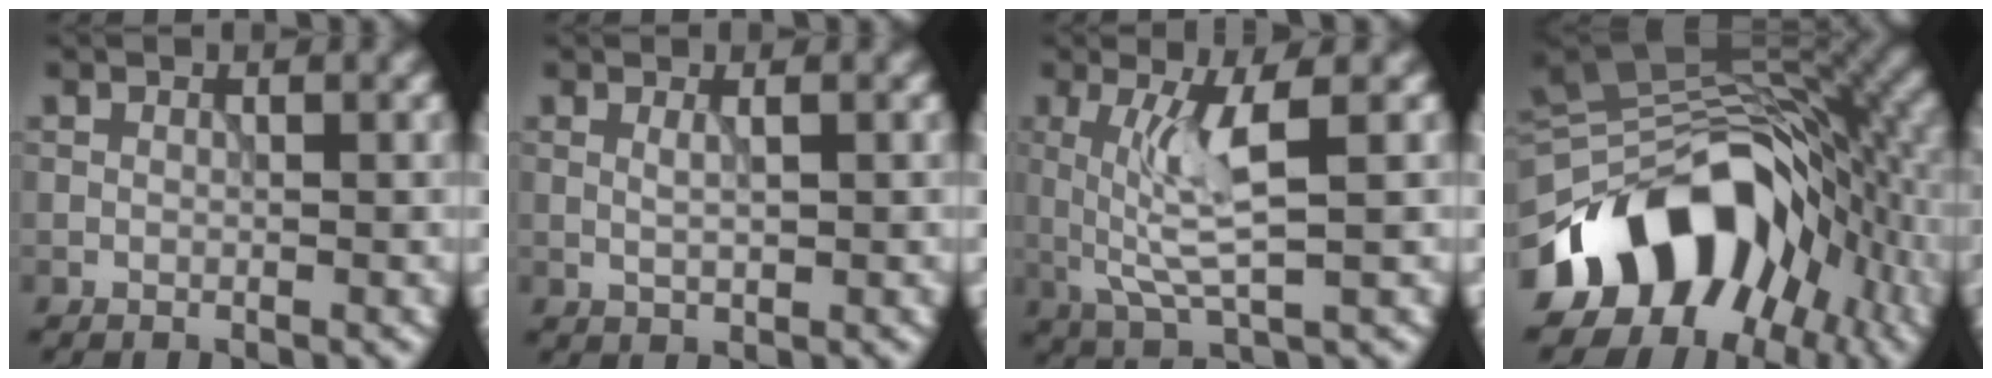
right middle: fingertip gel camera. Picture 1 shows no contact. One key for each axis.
{"total": 0.9, "fx": 0.2, "fy": 0.2, "fz": 0.9, "tx": -0.021, "ty": -0.004, "tz": 0.006}
{"total": 5.1, "fx": 0.5, "fy": 1.0, "fz": 4.9, "tx": -0.106, "ty": -0.004, "tz": 0.014}
{"total": 14.1, "fx": -6.2, "fy": 9.1, "fz": 8.8, "tx": -0.131, "ty": 0.019, "tz": -0.121}